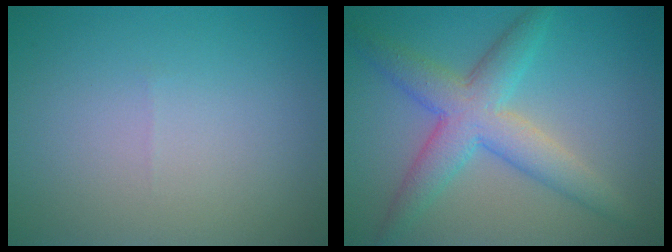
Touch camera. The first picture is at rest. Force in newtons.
{"total": 5.7, "press": 5.7, "slide": 0.2}